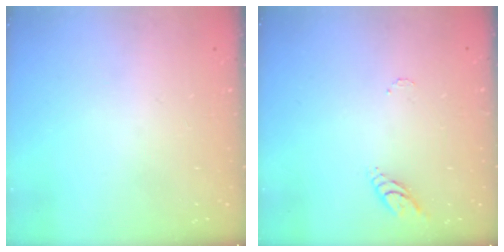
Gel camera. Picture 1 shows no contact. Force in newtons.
{"total": 4.8, "press": 4.8, "slide": 0.4}